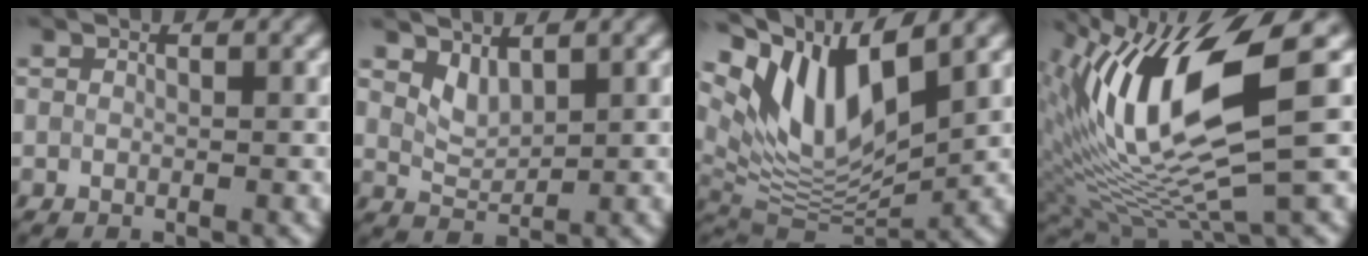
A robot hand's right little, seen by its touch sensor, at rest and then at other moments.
{"total": 2.0, "force": [1.4, 0.9, 1.0], "torque": [-0.023, -0.006, 0.035]}
{"total": 10.0, "force": [5.2, 3.7, 7.7], "torque": [-0.145, 0.000, 0.099]}
{"total": 12.3, "force": [3.8, 3.3, 11.3], "torque": [-0.226, 0.003, 0.077]}